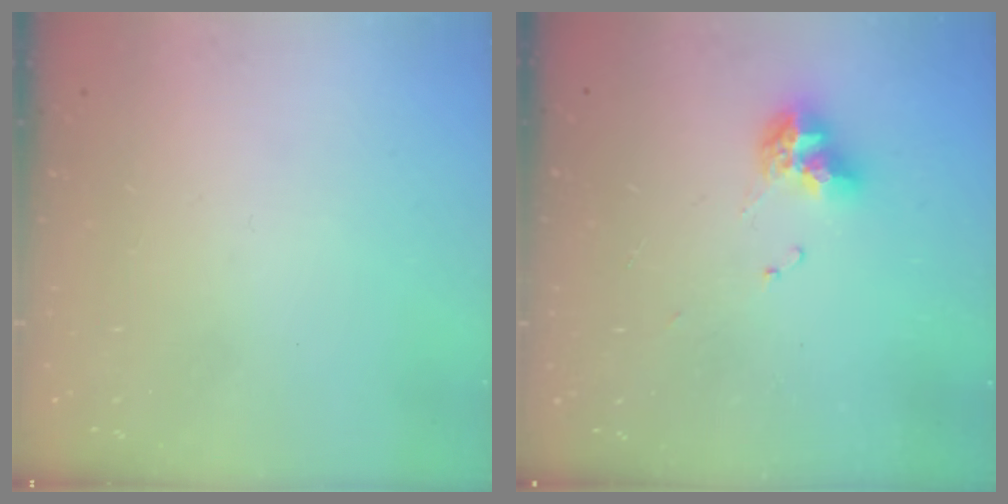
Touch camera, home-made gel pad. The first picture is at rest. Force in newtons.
{"total": 9.0, "press": 8.9, "slide": 0.9}